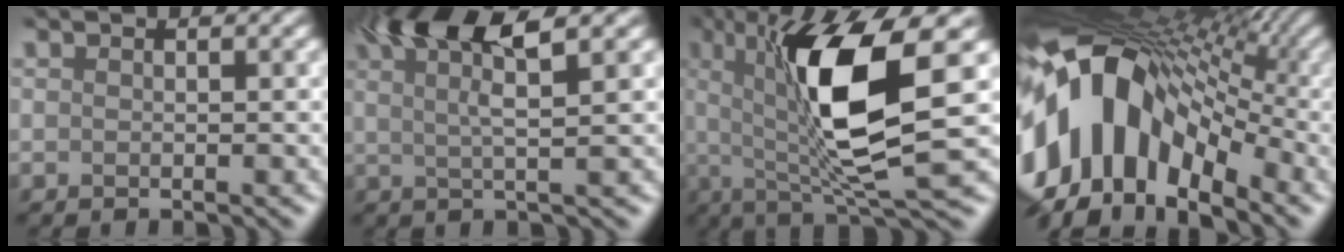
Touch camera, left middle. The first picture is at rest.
{"total": 5.9, "force": [3.7, 0.3, 4.6], "torque": [-0.079, 0.021, 0.080]}
{"total": 9.6, "force": [1.1, 1.8, 9.3], "torque": [-0.177, -0.001, 0.042]}
{"total": 12.9, "force": [-2.0, 8.5, 9.5], "torque": [-0.181, 0.014, -0.031]}